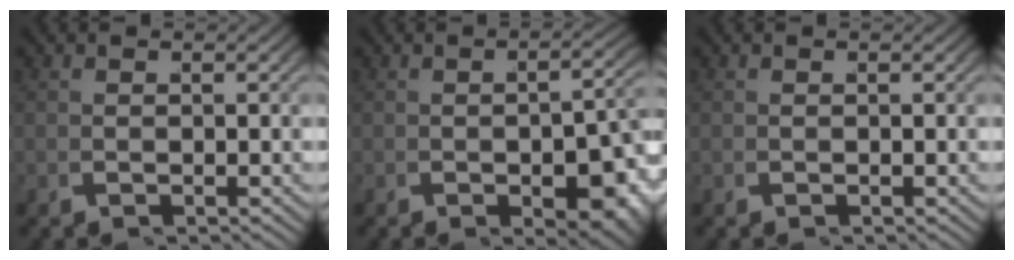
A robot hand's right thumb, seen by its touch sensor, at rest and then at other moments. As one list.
[{"total": 6.3, "force": [-1.4, 3.1, 5.3], "torque": [-0.066, -0.010, -0.012]}, {"total": 0.0}]